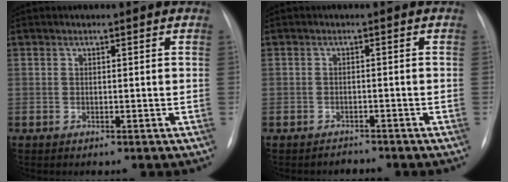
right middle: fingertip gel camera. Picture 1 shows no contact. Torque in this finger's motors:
{"motor_torque": [-0.07, -0.46, -0.39, -0.12]}